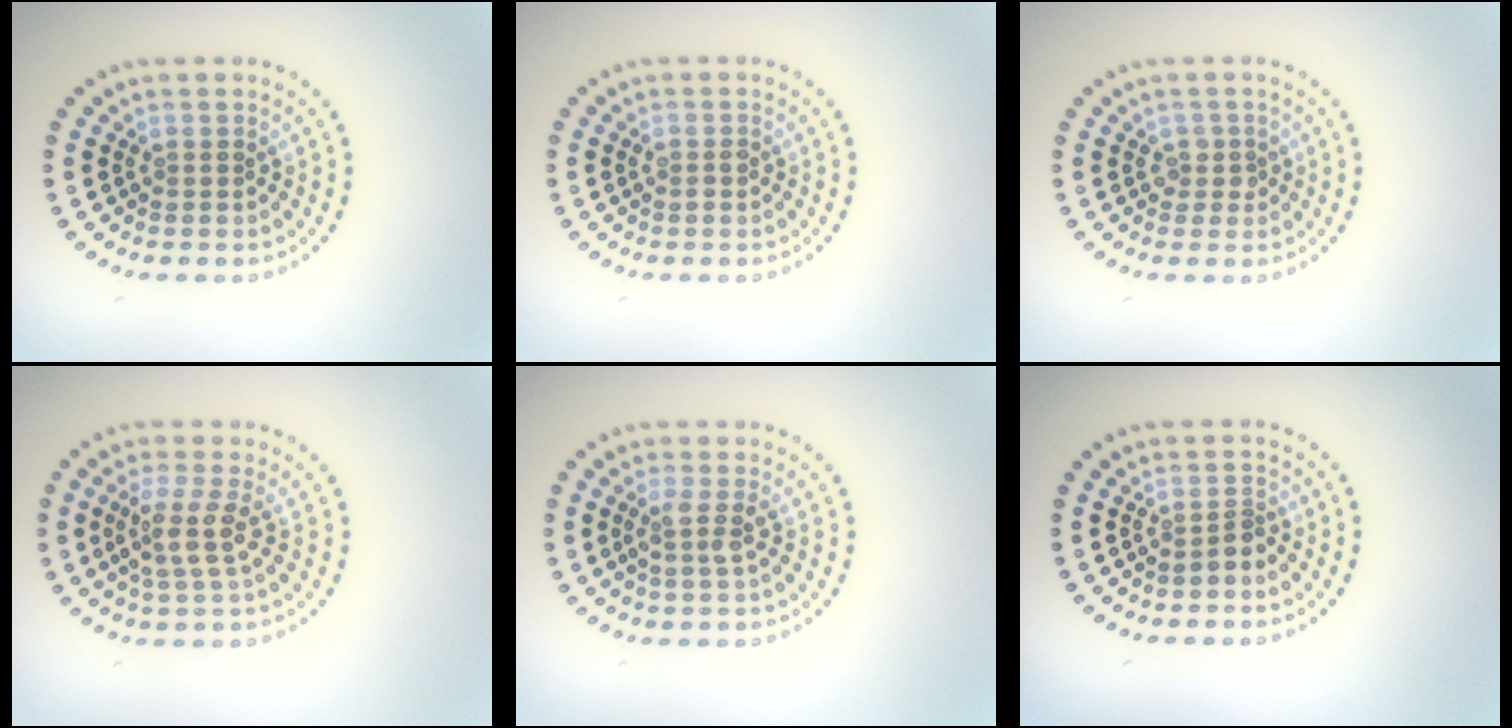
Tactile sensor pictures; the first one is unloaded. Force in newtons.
{"total": 0.7, "press": 0.7, "slide": 0.3}
{"total": 1.2, "press": 1.1, "slide": 0.6}
{"total": 2.9, "press": 2.3, "slide": 1.8}
{"total": 1.7, "press": 1.3, "slide": 1.1}
{"total": 1.5, "press": 1.1, "slide": 1.0}